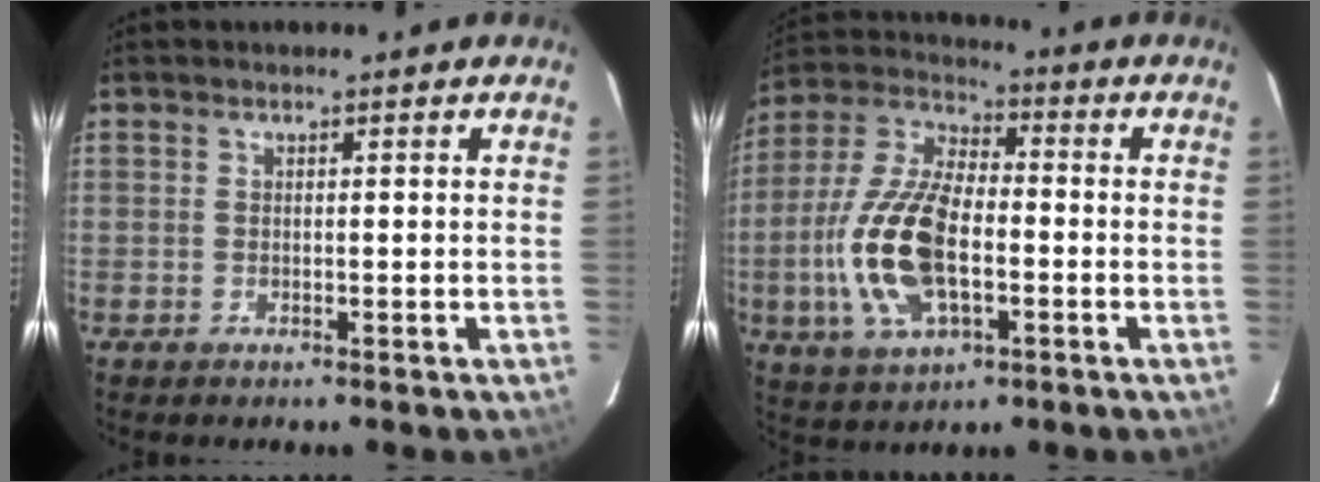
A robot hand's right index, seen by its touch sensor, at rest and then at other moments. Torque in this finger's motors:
{"motor_torque": [2.14, 0.00, 0.61, 0.16]}